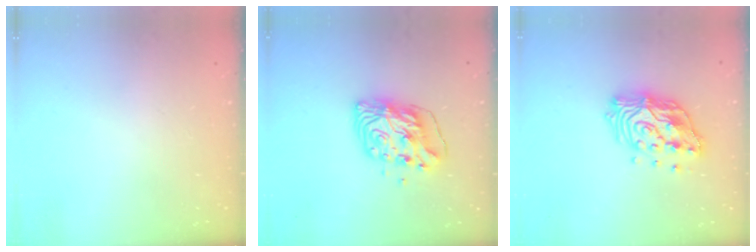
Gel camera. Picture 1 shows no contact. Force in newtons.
{"total": 10.5, "press": 10.4, "slide": 1.7}
{"total": 15.9, "press": 15.8, "slide": 1.5}